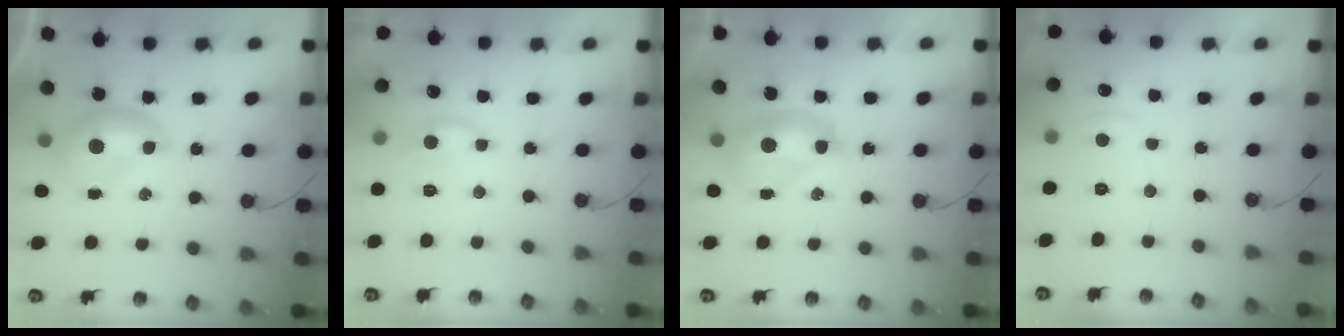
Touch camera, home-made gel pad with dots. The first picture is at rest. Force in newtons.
{"total": 2.2, "press": 2.2, "slide": 0.5}
{"total": 2.7, "press": 2.7, "slide": 0.1}
{"total": 0.9, "press": 0.6, "slide": 0.7}